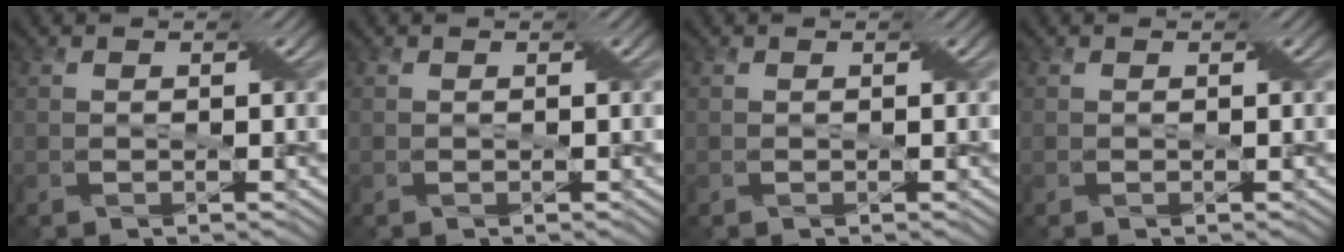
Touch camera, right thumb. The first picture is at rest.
{"total": 0.0}
{"total": 0.0}
{"total": 0.0}